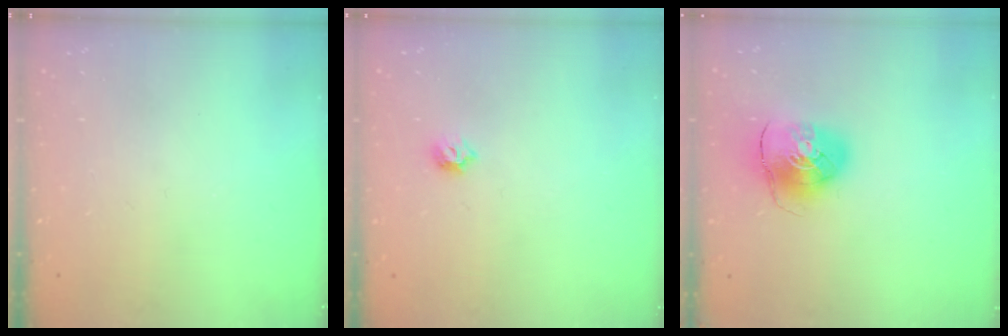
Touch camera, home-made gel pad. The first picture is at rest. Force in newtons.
{"total": 6.1, "press": 6.0, "slide": 1.1}
{"total": 9.7, "press": 9.6, "slide": 1.4}